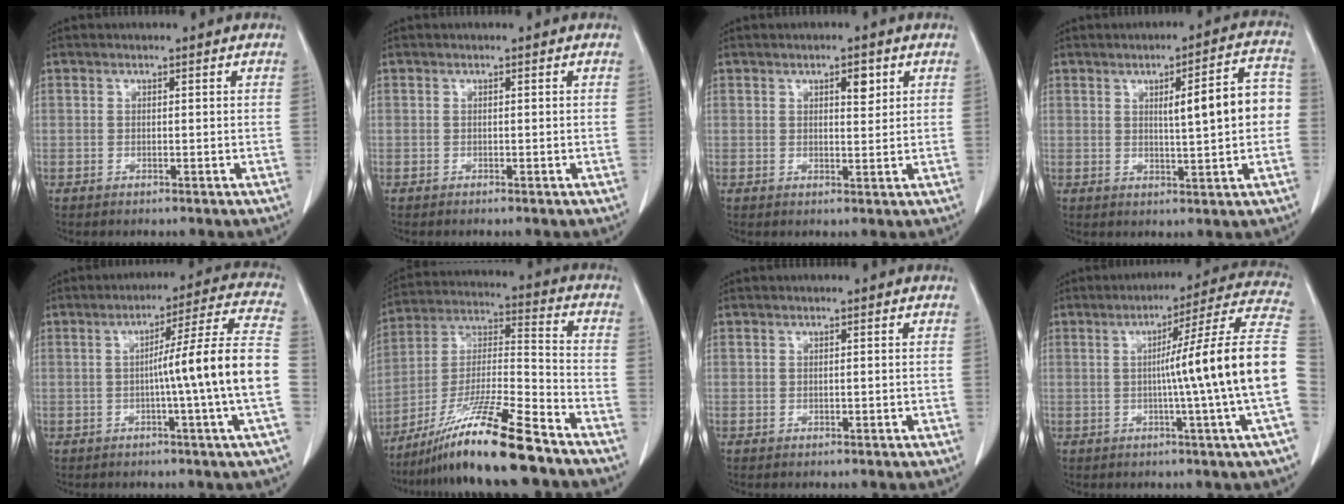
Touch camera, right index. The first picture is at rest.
{"total": 0.0}
{"total": 2.7, "force": [1.3, 1.0, 2.2], "torque": [-0.032, -0.003, 0.019]}
{"total": 9.0, "force": [0.6, 1.4, 8.9], "torque": [-0.119, 0.024, 0.011]}
{"total": 13.7, "force": [-2.1, -2.4, 13.3], "torque": [-0.190, 0.009, -0.035]}
{"total": 16.9, "force": [-12.5, 0.0, 11.4], "torque": [-0.227, -0.023, -0.227]}
{"total": 0.0}
{"total": 17.0, "force": [-1.4, -3.0, 16.7], "torque": [-0.213, 0.006, -0.030]}